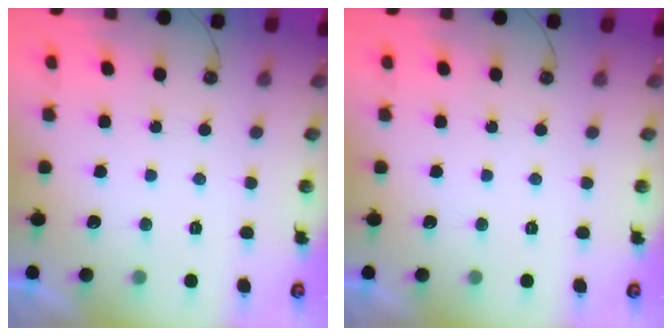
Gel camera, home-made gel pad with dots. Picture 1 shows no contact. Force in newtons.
{"total": 0.0}